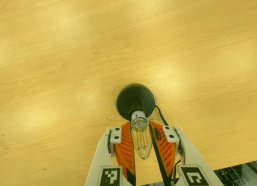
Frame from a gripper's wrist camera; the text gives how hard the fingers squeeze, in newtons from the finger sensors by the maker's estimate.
{"total": 10.5, "left": 9.3, "right": 11.6}